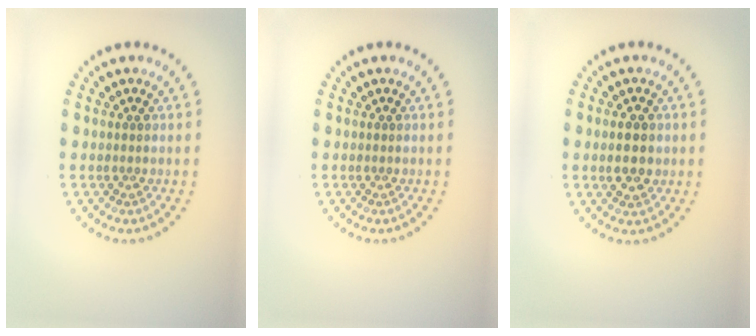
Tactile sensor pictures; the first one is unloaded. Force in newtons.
{"total": 0.0}
{"total": 2.6, "press": 2.6, "slide": 0.1}